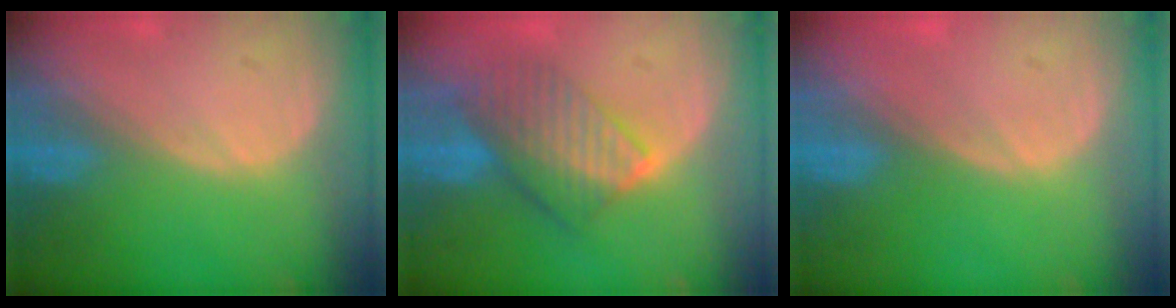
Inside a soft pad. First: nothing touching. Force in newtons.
{"total": 7.5, "press": 7.1, "slide": 2.3}
{"total": 0.0}